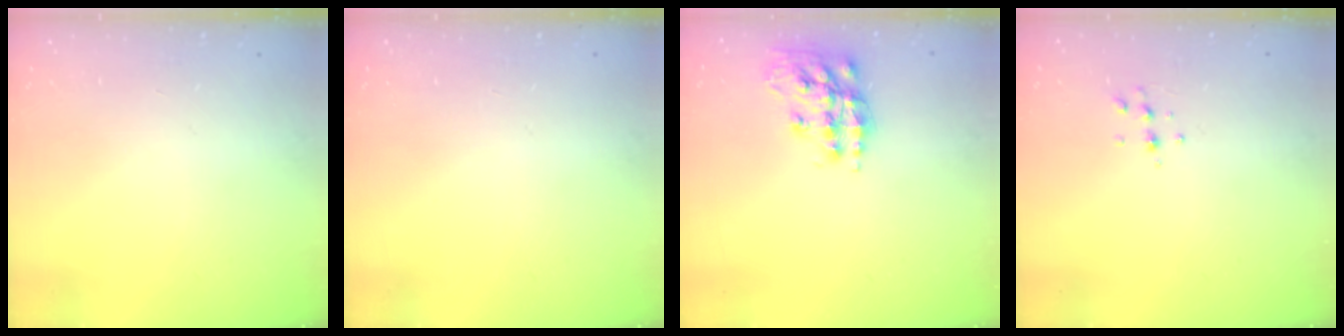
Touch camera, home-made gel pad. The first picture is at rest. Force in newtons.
{"total": 0.0}
{"total": 14.5, "press": 14.5, "slide": 1.0}
{"total": 4.7, "press": 4.6, "slide": 1.0}